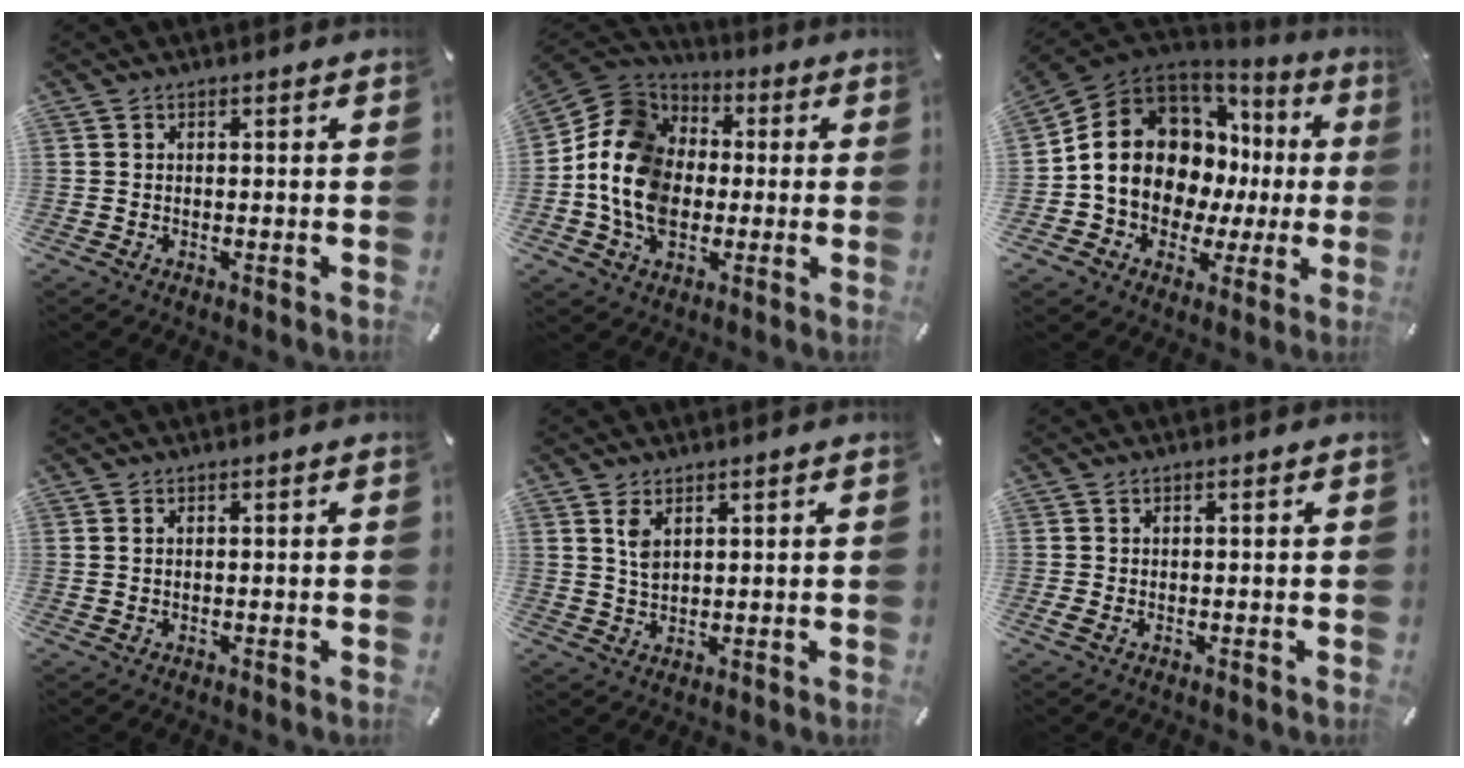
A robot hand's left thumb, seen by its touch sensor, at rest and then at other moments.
{"total": 15.6, "force": [-2.9, 12.9, 8.3], "torque": [-0.196, 0.028, -0.056]}
{"total": 16.3, "force": [1.7, 13.4, 9.1], "torque": [-0.164, -0.020, 0.037]}
{"total": 0.6, "force": [0.2, 0.0, 0.6], "torque": [-0.012, -0.002, 0.003]}
{"total": 3.5, "force": [1.9, 1.7, 2.4], "torque": [-0.053, 0.002, 0.033]}
{"total": 1.1, "force": [-0.1, 0.2, 1.1], "torque": [-0.019, -0.001, -0.002]}